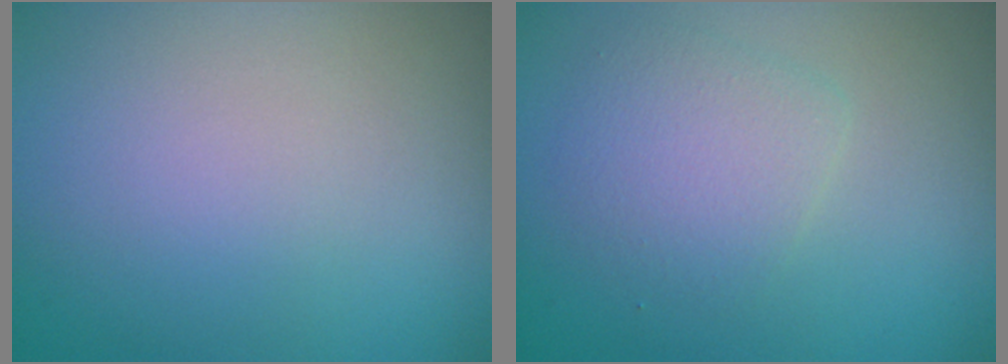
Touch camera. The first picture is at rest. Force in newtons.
{"total": 2.7, "press": 2.7, "slide": 0.1}